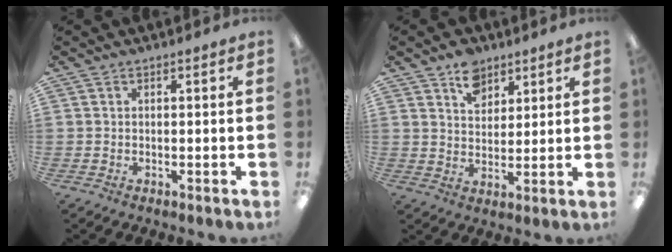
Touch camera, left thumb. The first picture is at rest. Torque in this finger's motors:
{"motor_torque": [1.28, 0.94, 0.87, -0.90, 0.12]}